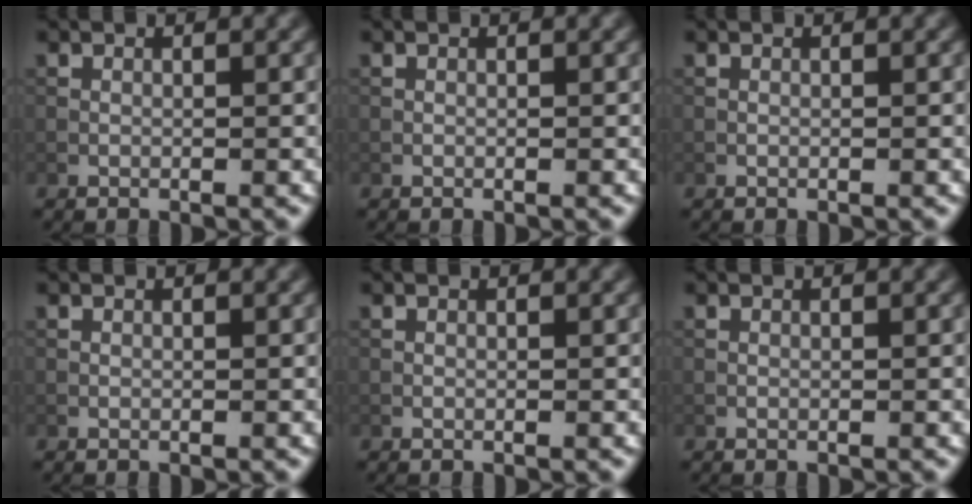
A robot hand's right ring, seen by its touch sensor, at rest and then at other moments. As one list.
[{"total": 0.0}, {"total": 0.0}, {"total": 0.0}, {"total": 0.0}, {"total": 0.0}]